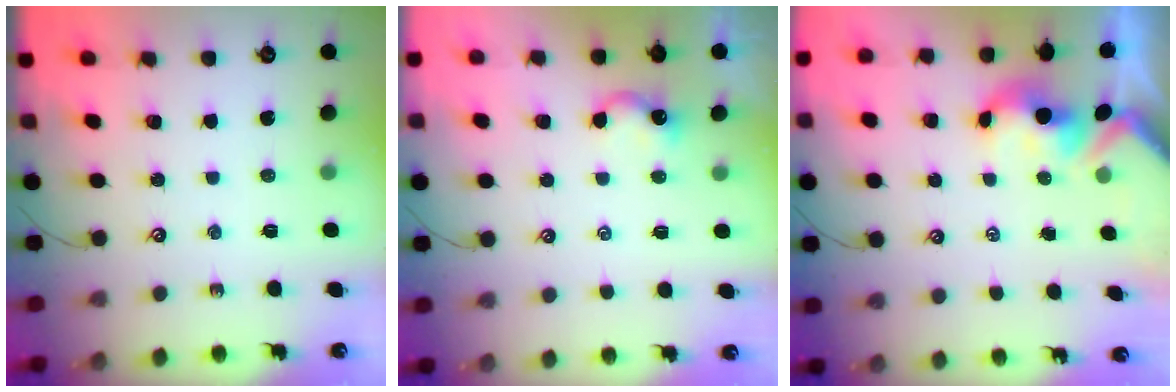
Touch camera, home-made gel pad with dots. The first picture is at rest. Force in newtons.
{"total": 2.5, "press": 2.5, "slide": 0.2}
{"total": 2.0, "press": 1.9, "slide": 0.7}